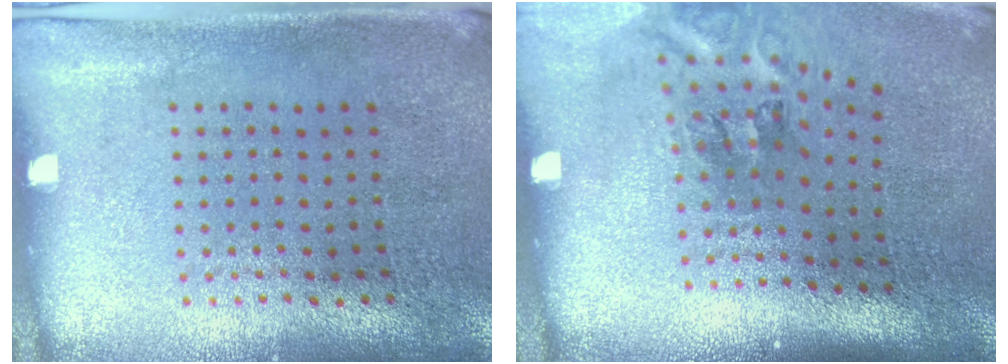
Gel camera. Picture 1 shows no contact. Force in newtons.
{"total": 2.1, "press": 1.4, "slide": 1.7}